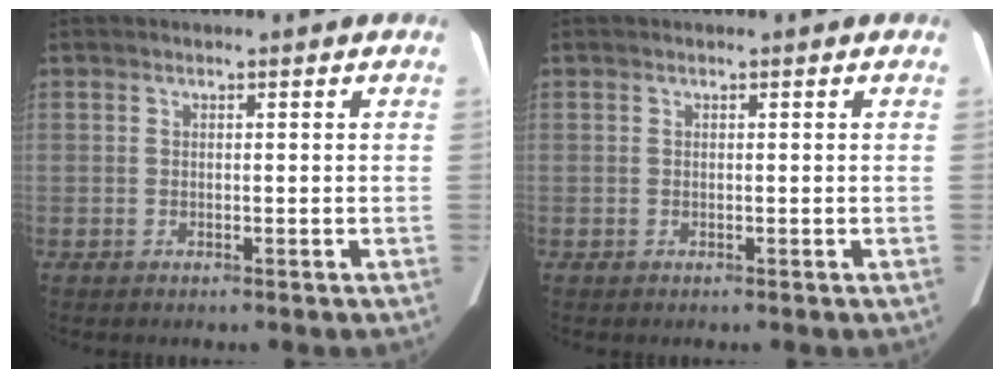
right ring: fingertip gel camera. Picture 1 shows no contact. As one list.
[{"total": 0.0}]